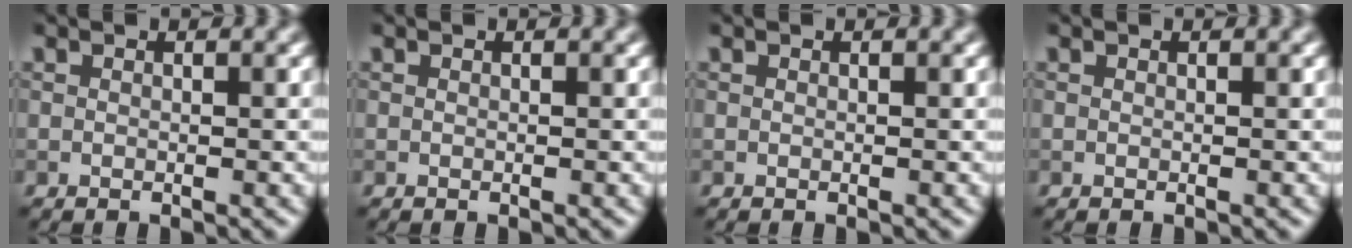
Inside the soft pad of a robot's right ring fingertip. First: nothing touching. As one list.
[{"total": 0.0}, {"total": 0.0}, {"total": 0.0}]